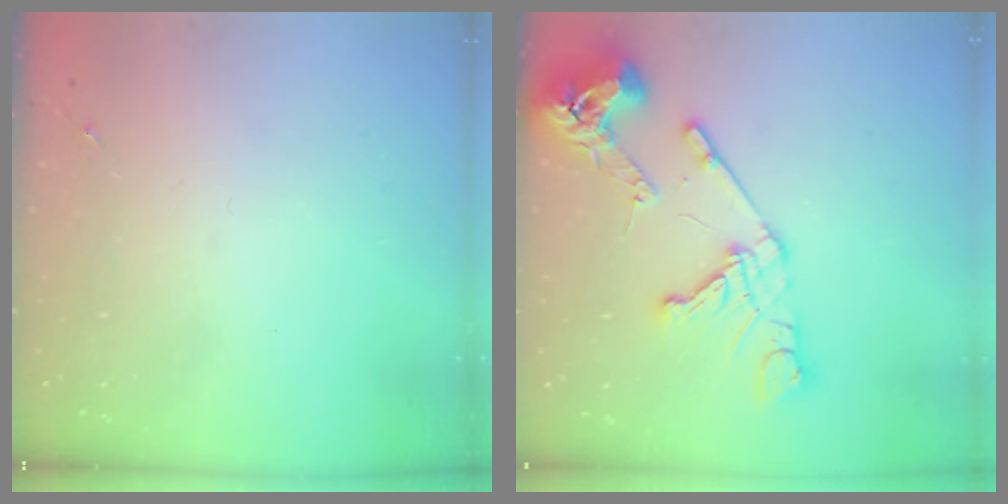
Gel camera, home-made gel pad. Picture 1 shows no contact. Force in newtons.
{"total": 17.0, "press": 16.9, "slide": 1.9}